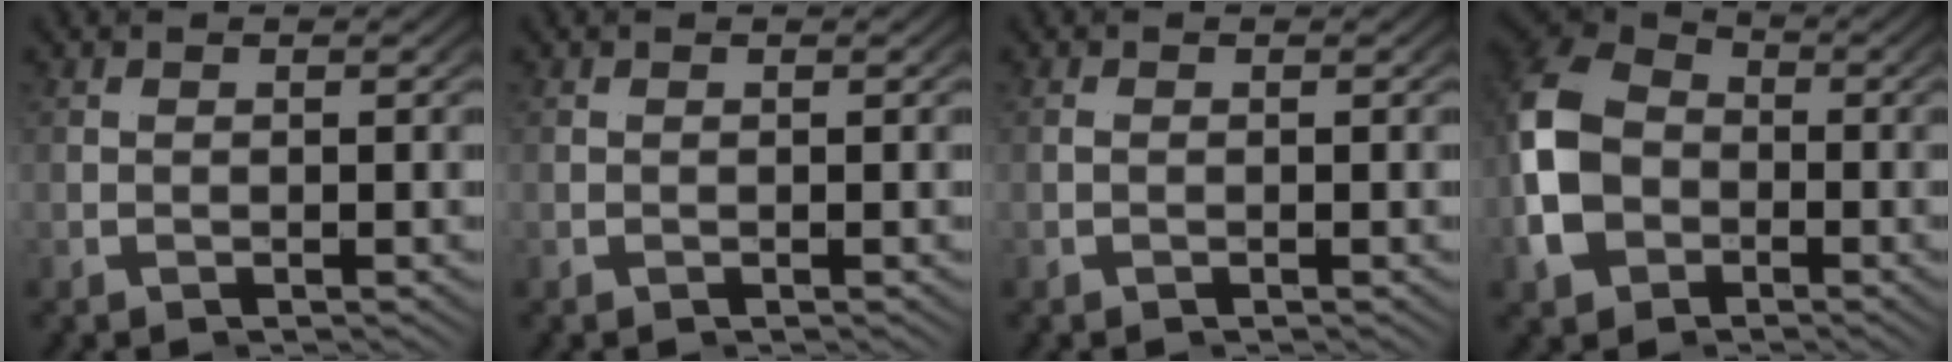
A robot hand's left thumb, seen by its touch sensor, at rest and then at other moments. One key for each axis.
{"total": 0.0}
{"total": 0.0}
{"total": 8.4, "fx": 0.4, "fy": 5.4, "fz": 6.4, "tx": -0.157, "ty": -0.001, "tz": 0.006}